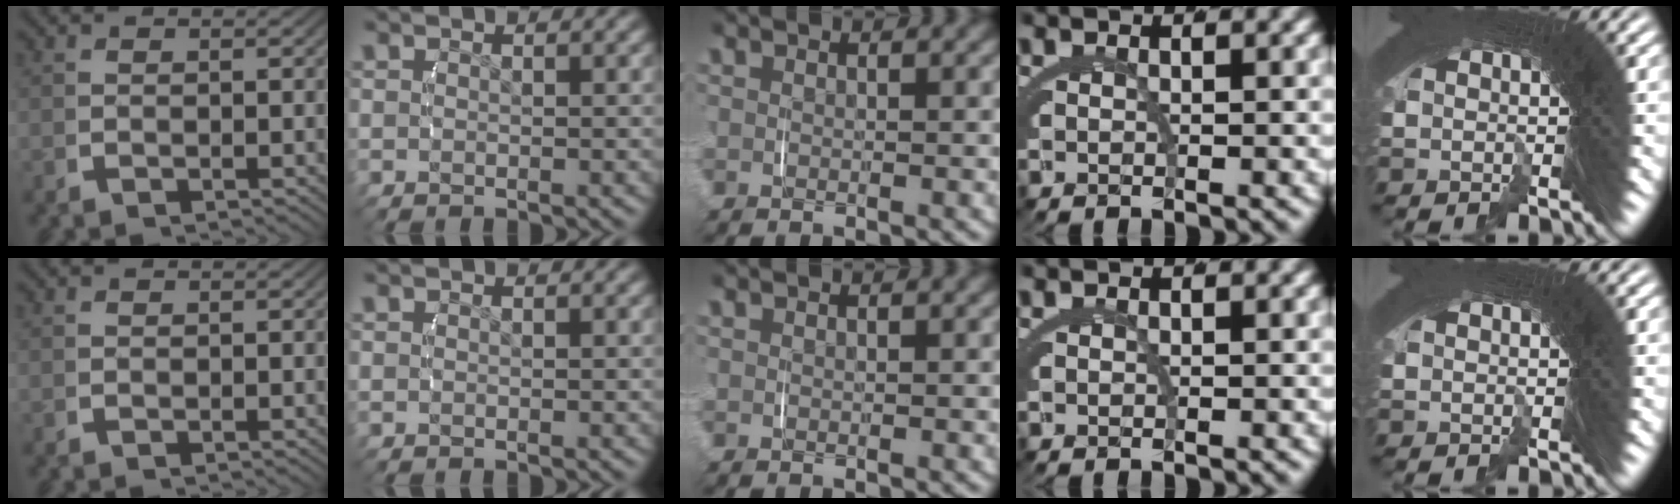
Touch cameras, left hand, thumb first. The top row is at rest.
{}